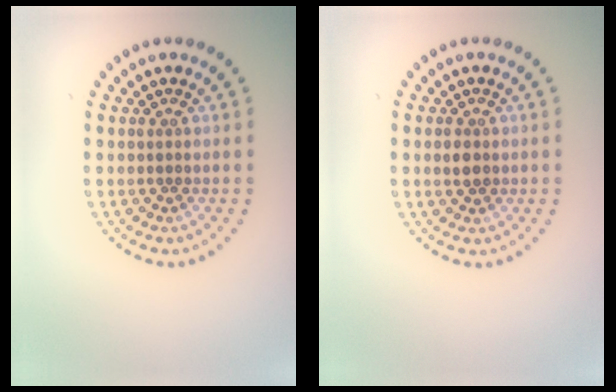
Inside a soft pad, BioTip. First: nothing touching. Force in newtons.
{"total": 1.4, "press": 1.4, "slide": 0.2}